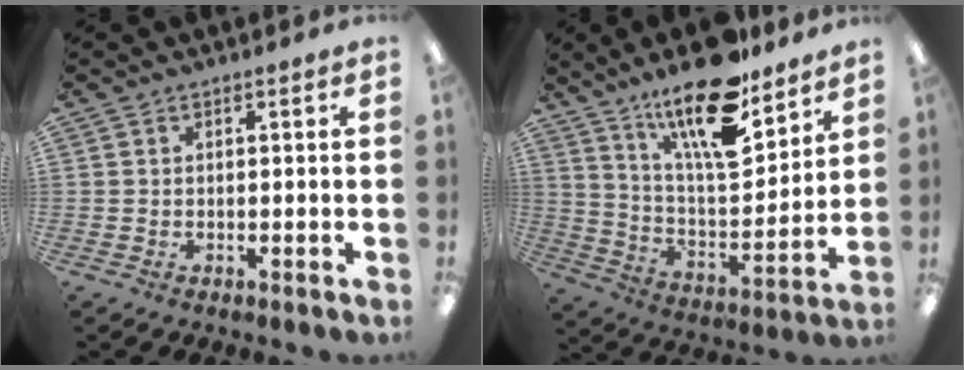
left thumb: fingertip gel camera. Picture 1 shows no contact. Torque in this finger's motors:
{"motor_torque": [0.64, 0.67, 1.43, -1.35, 0.17]}